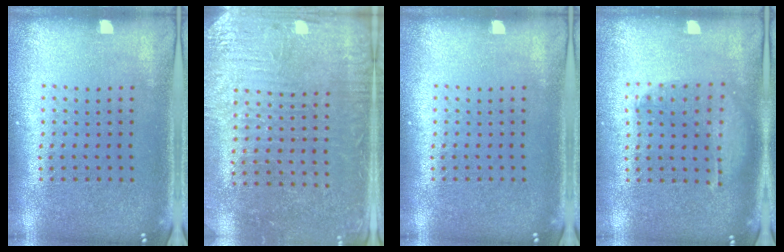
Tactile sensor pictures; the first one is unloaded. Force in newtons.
{"total": 3.1, "press": 3.0, "slide": 0.7}
{"total": 0.0}
{"total": 1.4, "press": 1.4, "slide": 0.4}